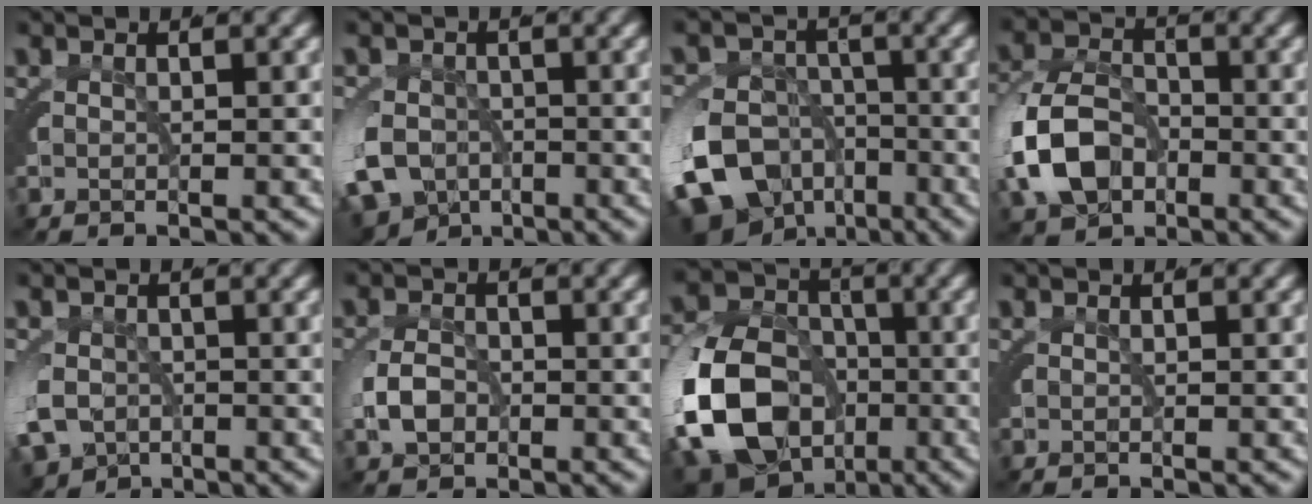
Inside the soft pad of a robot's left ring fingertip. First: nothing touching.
{"total": 8.1, "force": [-4.1, 6.6, 2.2], "torque": [-0.048, -0.035, -0.059]}
{"total": 15.6, "force": [-6.5, 13.0, 5.7], "torque": [-0.116, -0.071, -0.097]}
{"total": 6.4, "force": [-1.7, 4.8, 4.0], "torque": [-0.091, -0.019, -0.018]}
{"total": 5.5, "force": [-2.5, 4.4, 2.1], "torque": [-0.050, -0.029, -0.031]}
{"total": 2.2, "force": [-0.7, 1.4, 1.4], "torque": [-0.036, -0.003, -0.006]}
{"total": 18.2, "force": [-6.1, 15.0, 8.2], "torque": [-0.194, -0.077, -0.092]}
{"total": 0.0}